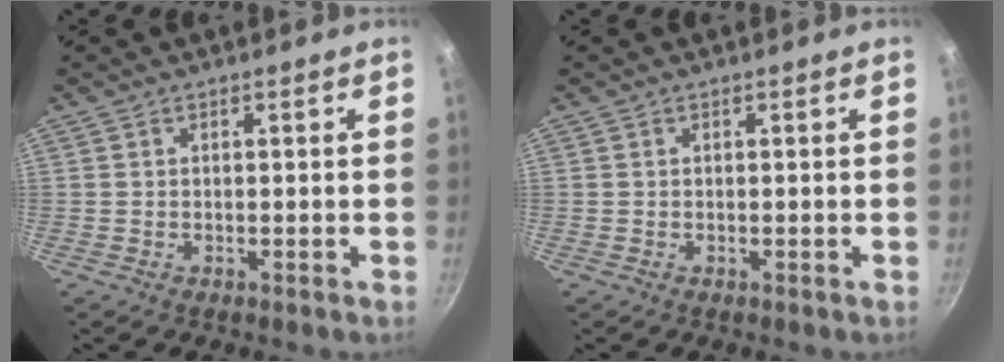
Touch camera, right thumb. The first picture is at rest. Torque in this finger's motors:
{"motor_torque": [0.00, 0.00, 0.02, 0.01, 0.00]}